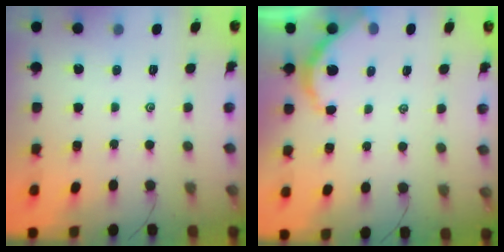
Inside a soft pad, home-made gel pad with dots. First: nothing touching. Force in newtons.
{"total": 5.4, "press": 5.4, "slide": 0.2}